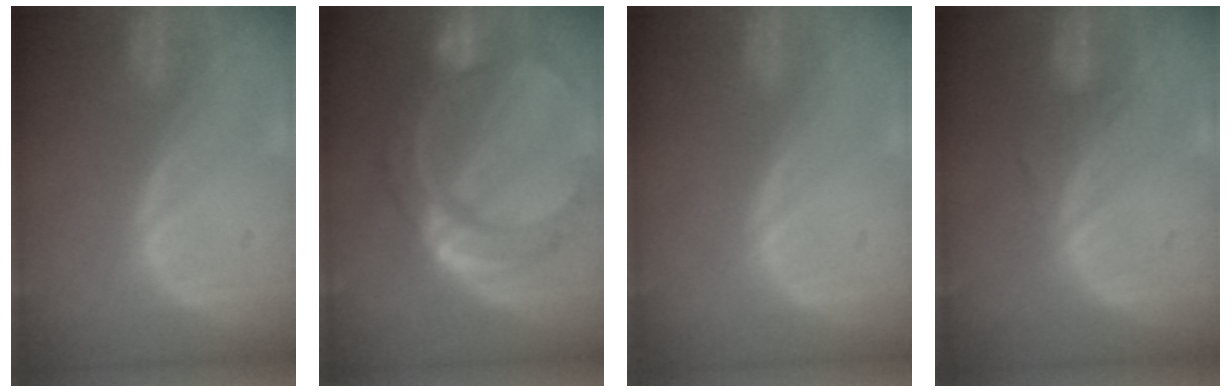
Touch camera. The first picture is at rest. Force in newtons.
{"total": 11.0, "press": 11.0, "slide": 0.9}
{"total": 0.0}
{"total": 2.5, "press": 2.5, "slide": 0.2}